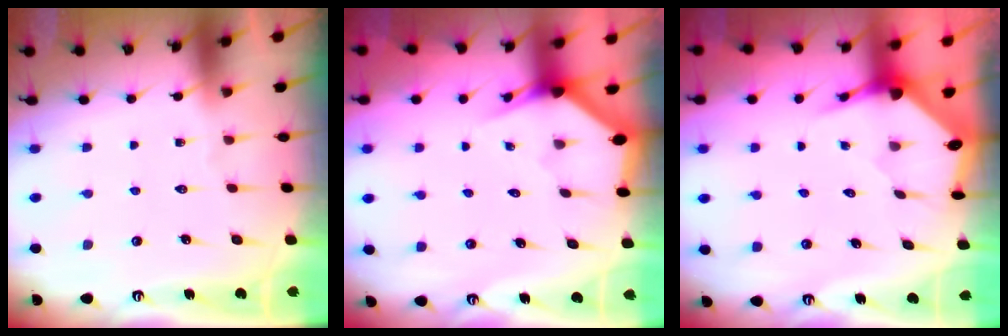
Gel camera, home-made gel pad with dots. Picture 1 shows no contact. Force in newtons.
{"total": 2.9, "press": 2.9, "slide": 0.1}
{"total": 3.6, "press": 3.6, "slide": 0.5}